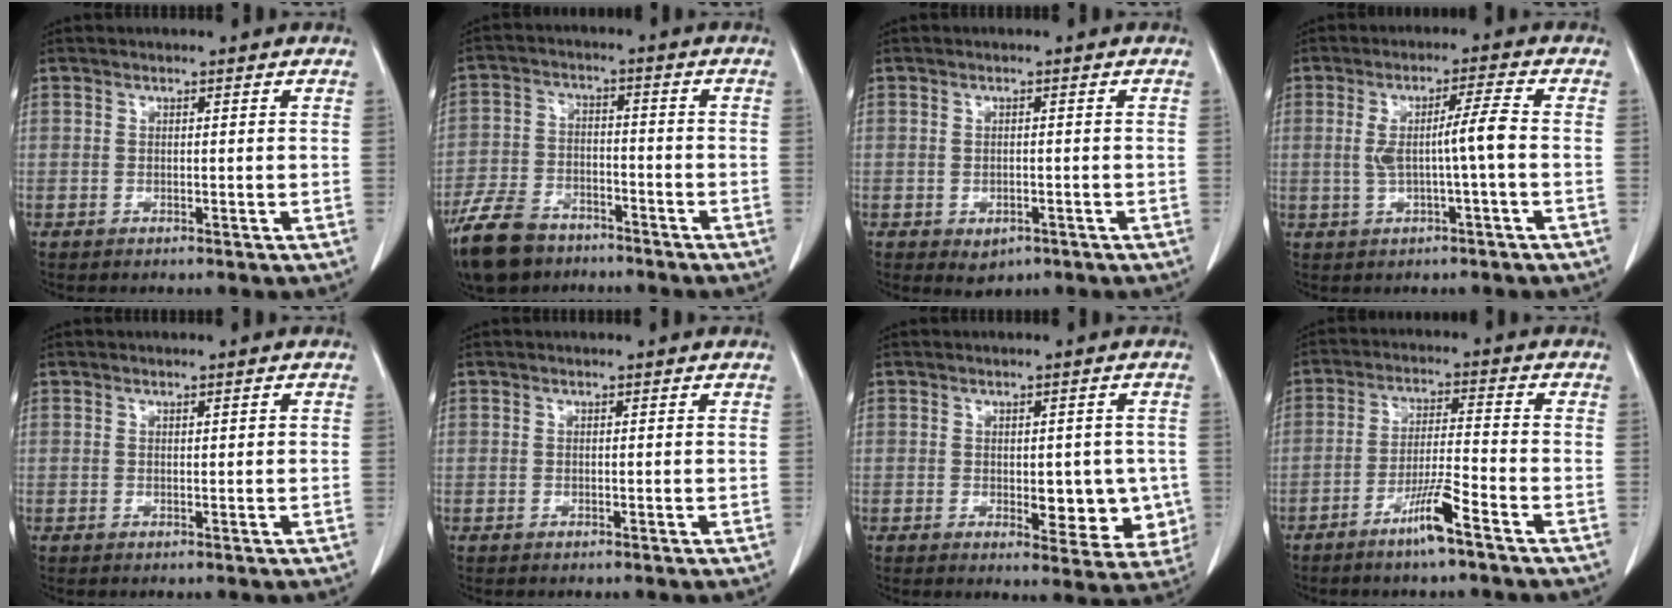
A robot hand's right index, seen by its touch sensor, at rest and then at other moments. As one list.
[{"total": 10.5, "force": [-8.0, 5.2, 4.5], "torque": [-0.101, -0.011, -0.144]}, {"total": 2.3, "force": [-1.2, 1.5, 1.3], "torque": [-0.015, -0.001, -0.004]}, {"total": 5.7, "force": [-0.3, -0.4, 5.6], "torque": [-0.100, 0.009, -0.002]}, {"total": 0.7, "force": [0.2, 0.0, 0.7], "torque": [-0.013, 0.000, 0.004]}, {"total": 0.0}, {"total": 8.2, "force": [-1.0, 4.2, 6.9], "torque": [-0.064, -0.001, -0.003]}, {"total": 6.7, "force": [-4.3, -0.2, 5.2], "torque": [-0.098, -0.006, -0.081]}]